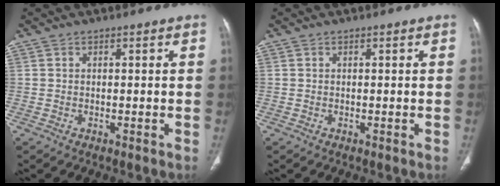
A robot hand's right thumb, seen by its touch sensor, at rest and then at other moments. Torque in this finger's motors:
{"motor_torque": [0.00, 0.04, 0.00, 0.00, 0.00]}